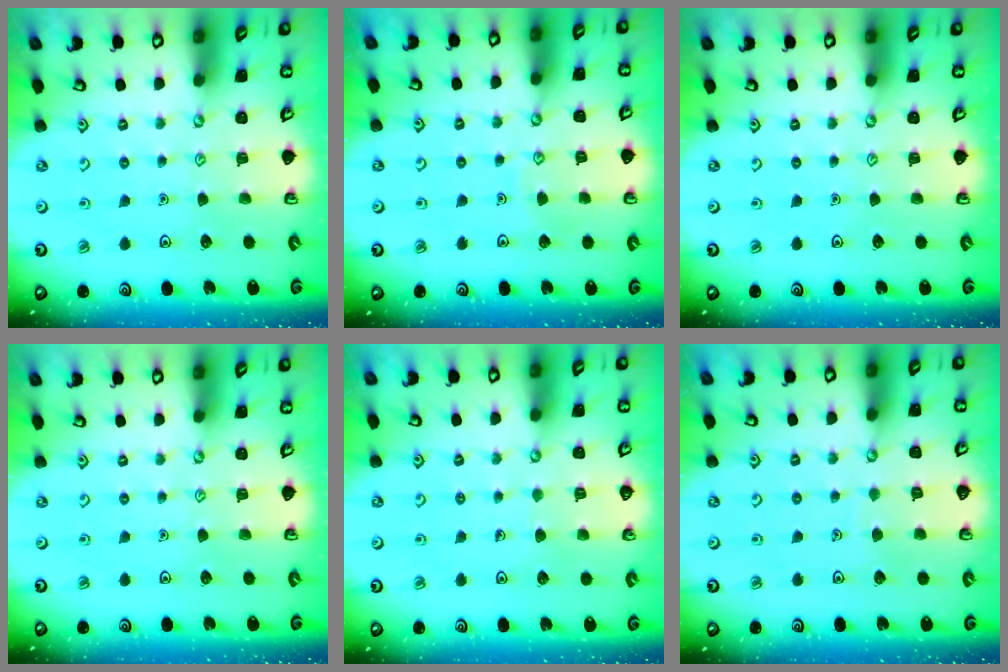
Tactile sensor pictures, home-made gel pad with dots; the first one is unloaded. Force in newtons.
{"total": 3.4, "press": 3.4, "slide": 0.3}
{"total": 0.0}
{"total": 0.0}
{"total": 2.9, "press": 2.9, "slide": 0.2}
{"total": 2.8, "press": 2.8, "slide": 0.1}